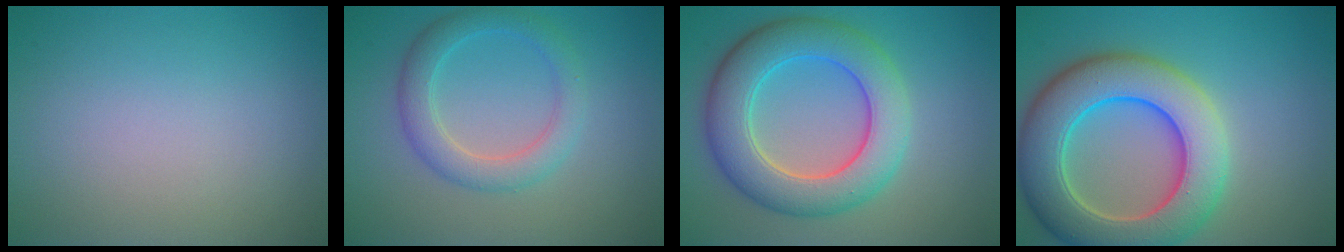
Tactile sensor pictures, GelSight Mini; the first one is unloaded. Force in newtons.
{"total": 3.6, "press": 3.6, "slide": 0.3}
{"total": 8.0, "press": 8.0, "slide": 0.2}
{"total": 10.3, "press": 10.3, "slide": 0.4}